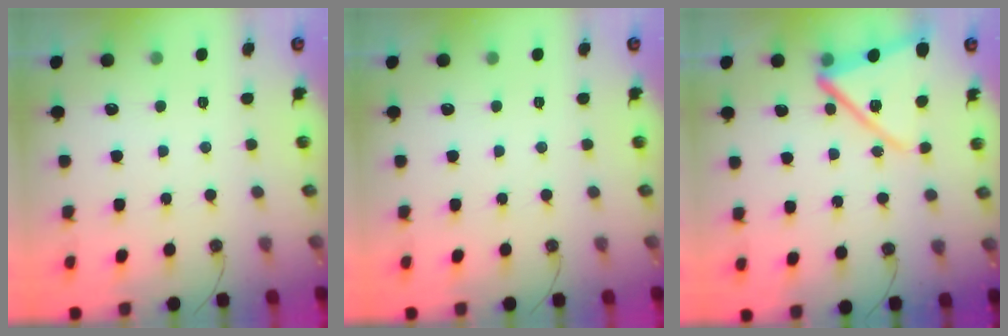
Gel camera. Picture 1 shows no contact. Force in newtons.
{"total": 0.0}
{"total": 15.1, "press": 15.0, "slide": 1.0}